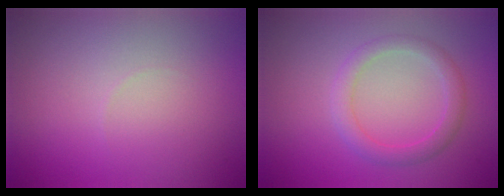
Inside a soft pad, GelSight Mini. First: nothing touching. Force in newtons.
{"total": 2.5, "press": 2.5, "slide": 0.1}